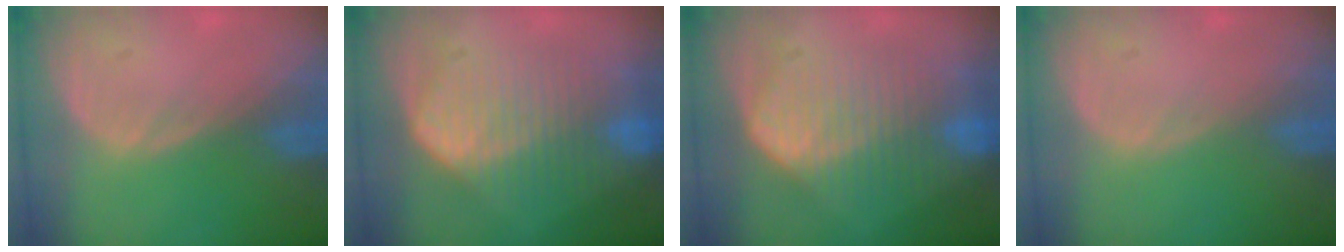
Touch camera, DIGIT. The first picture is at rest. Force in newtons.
{"total": 10.0, "press": 10.0, "slide": 0.6}
{"total": 10.0, "press": 10.0, "slide": 0.6}
{"total": 0.0}